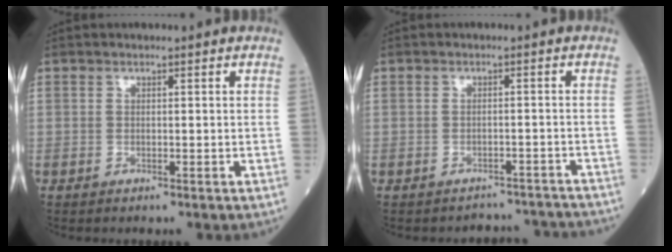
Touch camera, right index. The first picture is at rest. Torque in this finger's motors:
{"motor_torque": [-0.89, 0.33, -1.06, -0.21]}